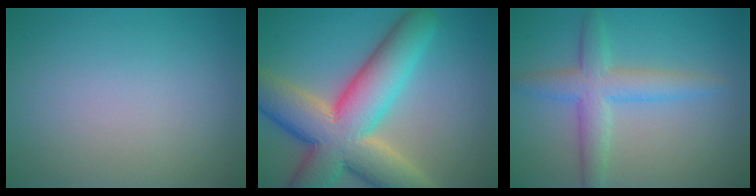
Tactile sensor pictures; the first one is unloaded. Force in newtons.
{"total": 13.0, "press": 12.9, "slide": 1.1}
{"total": 4.3, "press": 4.3, "slide": 0.1}